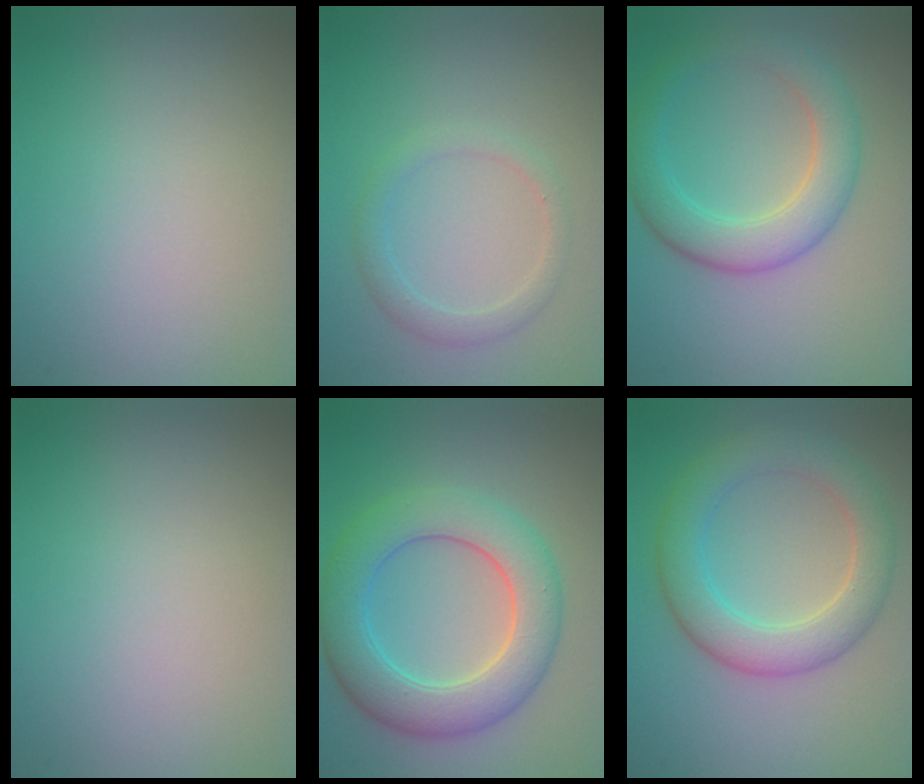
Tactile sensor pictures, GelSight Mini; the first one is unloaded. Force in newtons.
{"total": 1.9, "press": 1.9, "slide": 0.0}
{"total": 4.9, "press": 4.9, "slide": 0.1}
{"total": 0.0}
{"total": 7.3, "press": 7.3, "slide": 0.3}
{"total": 5.5, "press": 5.5, "slide": 0.1}